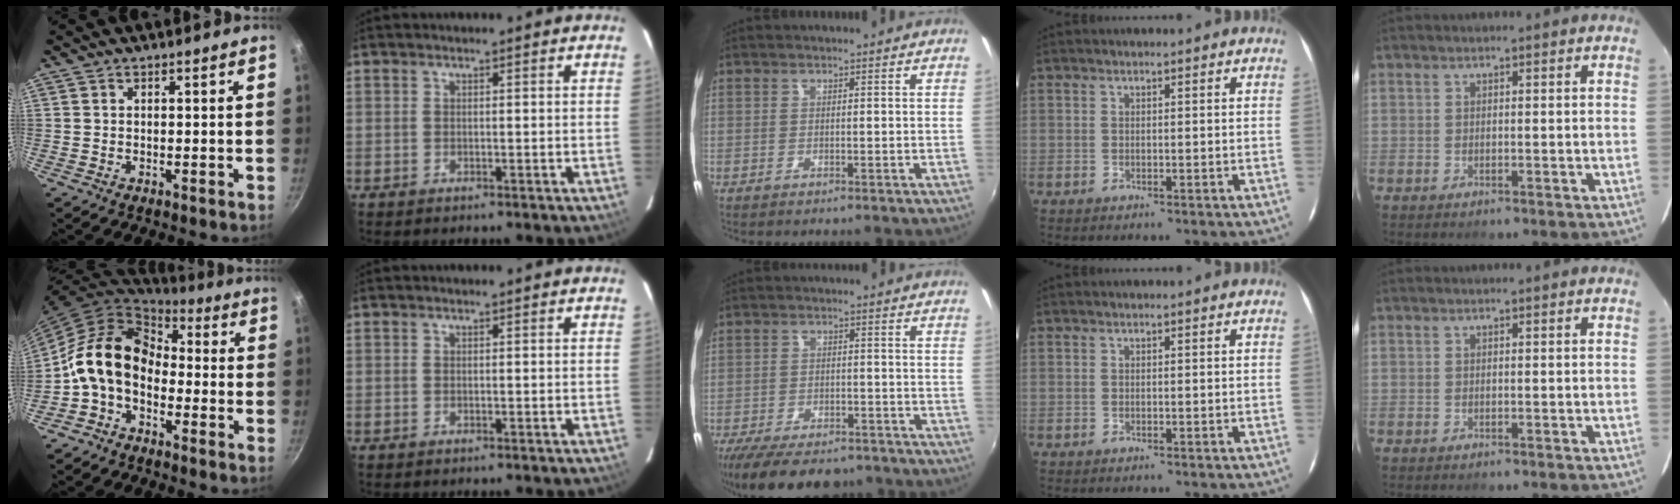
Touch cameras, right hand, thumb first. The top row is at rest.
{"thumb": {"total": 13.9, "force": [-2.5, 9.9, 9.4], "torque": [-0.152, 0.050, -0.069]}, "middle": {"total": 15.4, "force": [-12.1, 6.0, 7.4], "torque": [-0.161, -0.027, -0.182]}}